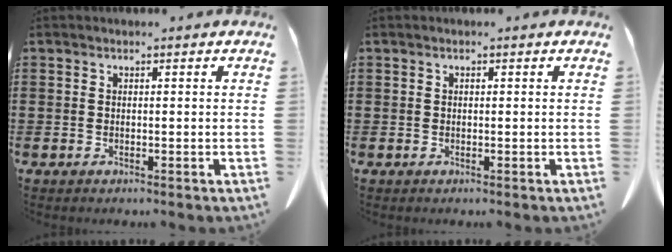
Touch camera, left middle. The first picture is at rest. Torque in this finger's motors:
{"motor_torque": [-0.07, 0.06, 0.00, 0.00]}